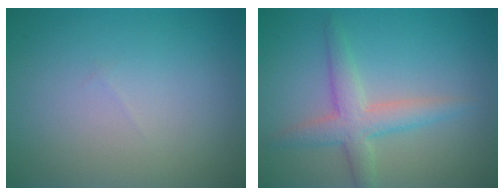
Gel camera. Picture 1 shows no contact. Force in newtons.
{"total": 3.6, "press": 3.6, "slide": 0.3}